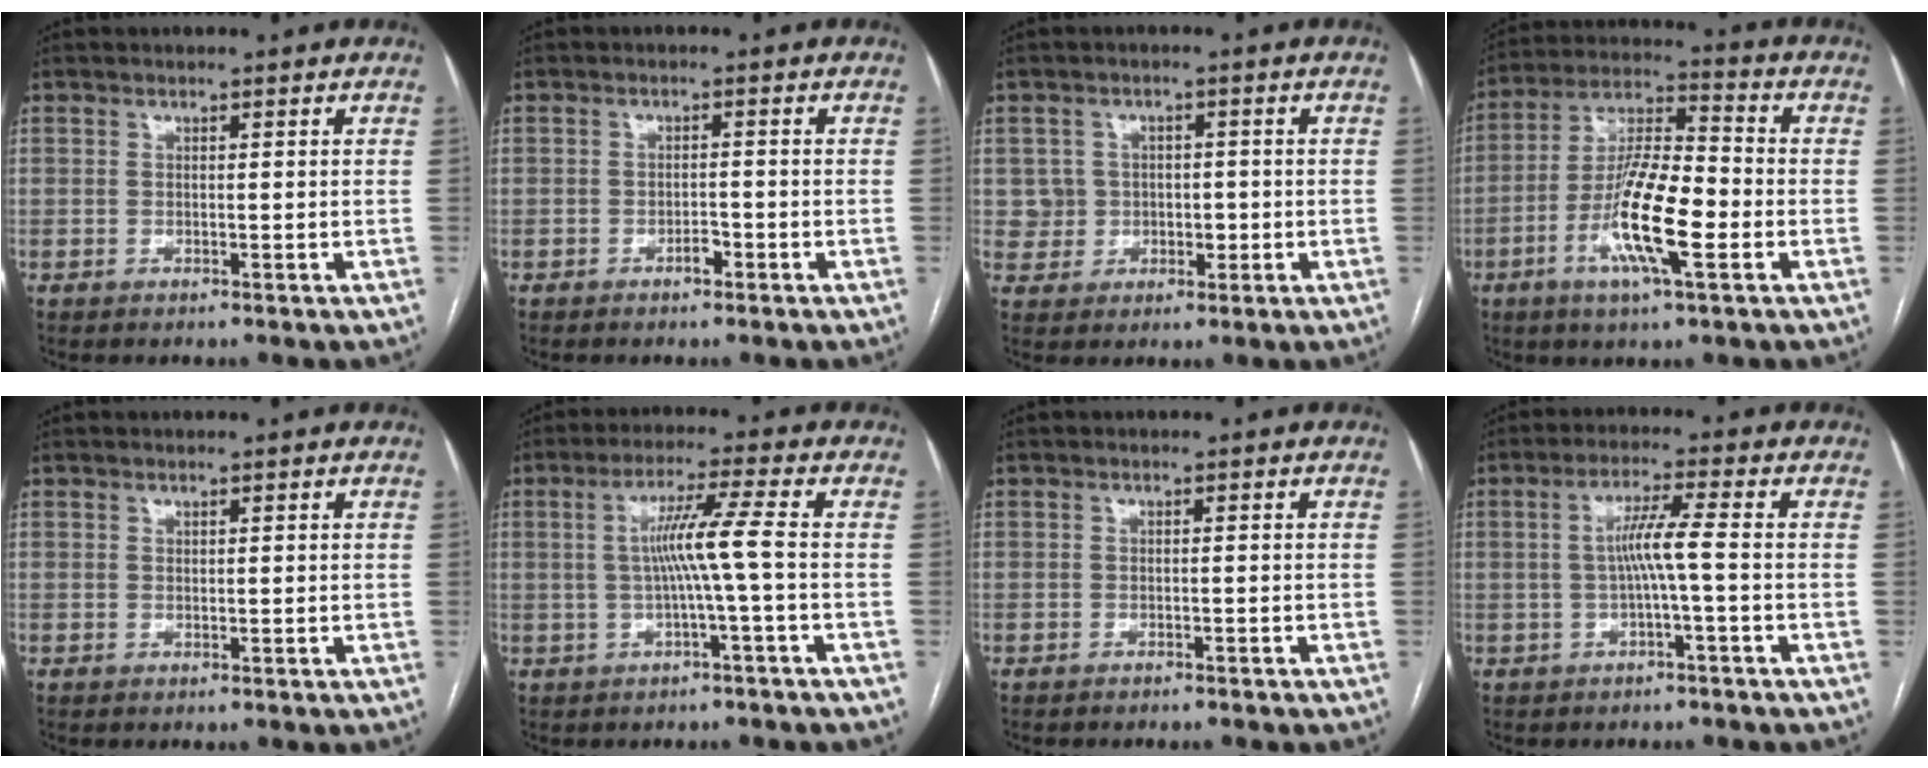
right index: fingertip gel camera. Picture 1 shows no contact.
{"total": 1.9, "force": [-1.3, 0.8, 1.1], "torque": [-0.016, 0.004, -0.020]}
{"total": 4.7, "force": [-0.1, 4.7, 0.6], "torque": [0.006, 0.021, 0.007]}
{"total": 14.0, "force": [-4.5, 2.5, 13.0], "torque": [-0.253, -0.002, -0.082]}
{"total": 0.0}
{"total": 6.6, "force": [-0.6, -1.2, 6.4], "torque": [-0.120, 0.012, -0.008]}
{"total": 2.9, "force": [-2.6, 0.9, 1.0], "torque": [-0.017, -0.004, -0.027]}
{"total": 4.9, "force": [-0.7, -0.5, 4.8], "torque": [-0.088, 0.014, -0.011]}